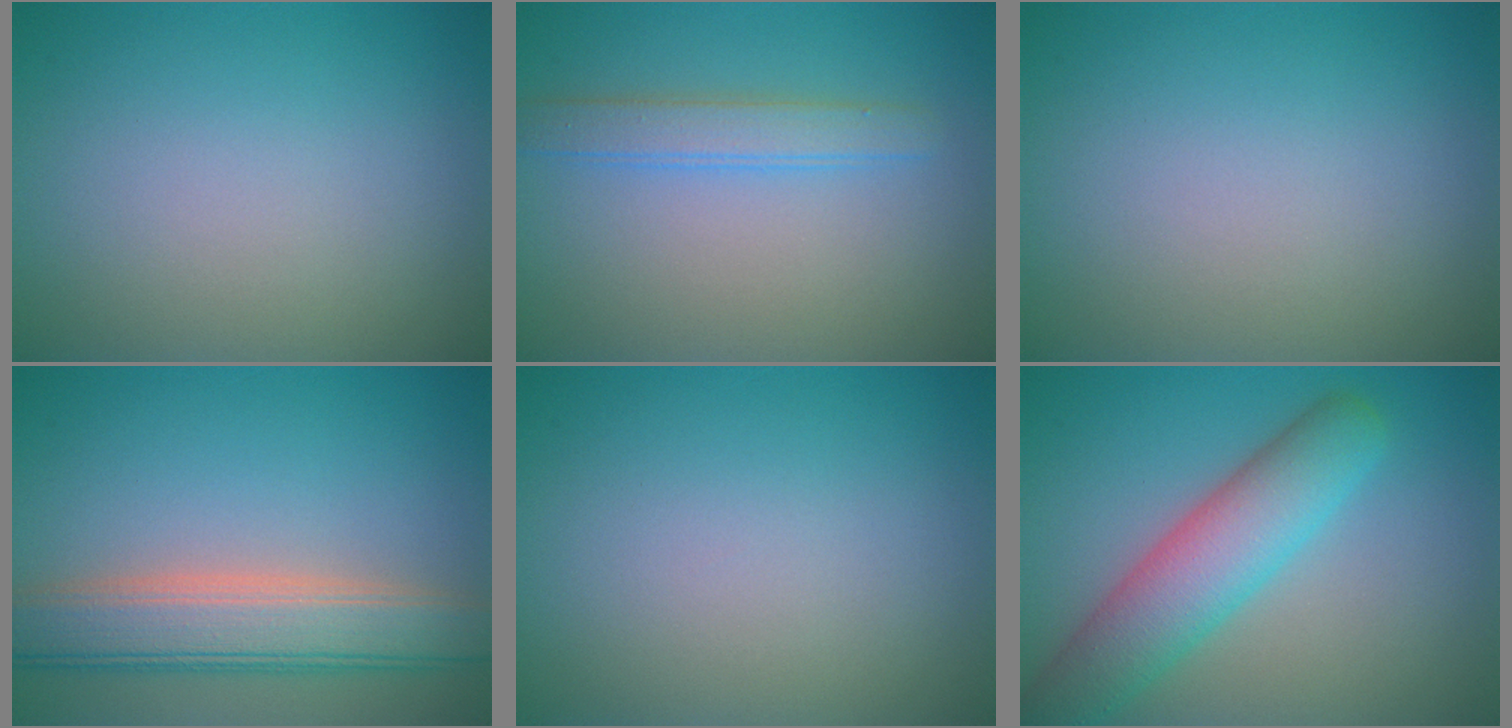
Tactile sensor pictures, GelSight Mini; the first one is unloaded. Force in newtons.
{"total": 2.5, "press": 2.5, "slide": 0.1}
{"total": 0.0}
{"total": 6.4, "press": 6.4, "slide": 0.8}
{"total": 0.0}
{"total": 6.4, "press": 6.4, "slide": 0.4}